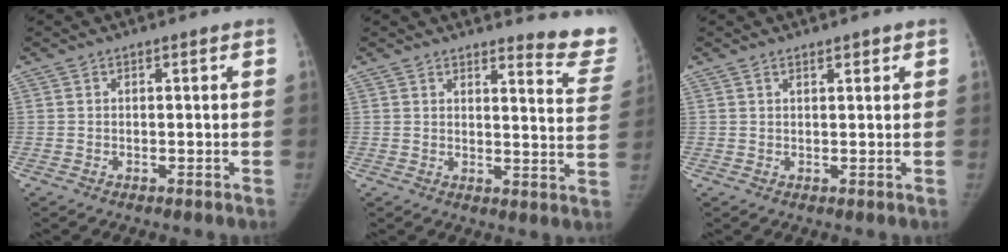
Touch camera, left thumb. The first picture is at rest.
{"total": 10.9, "force": [10.7, 1.7, 1.4], "torque": [0.020, -0.127, 0.092]}
{"total": 1.4, "force": [1.0, 0.4, 0.8], "torque": [-0.009, -0.006, 0.016]}